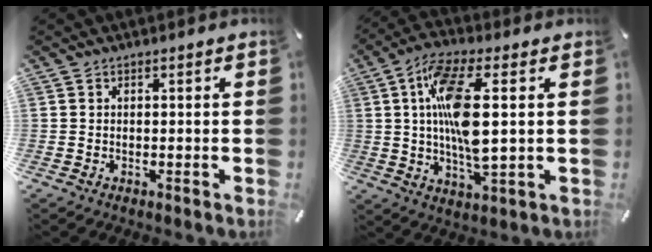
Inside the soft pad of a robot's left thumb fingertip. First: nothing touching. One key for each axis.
{"total": 14.0, "fx": 1.8, "fy": 4.4, "fz": 13.2, "tx": -0.273, "ty": -0.005, "tz": 0.026}